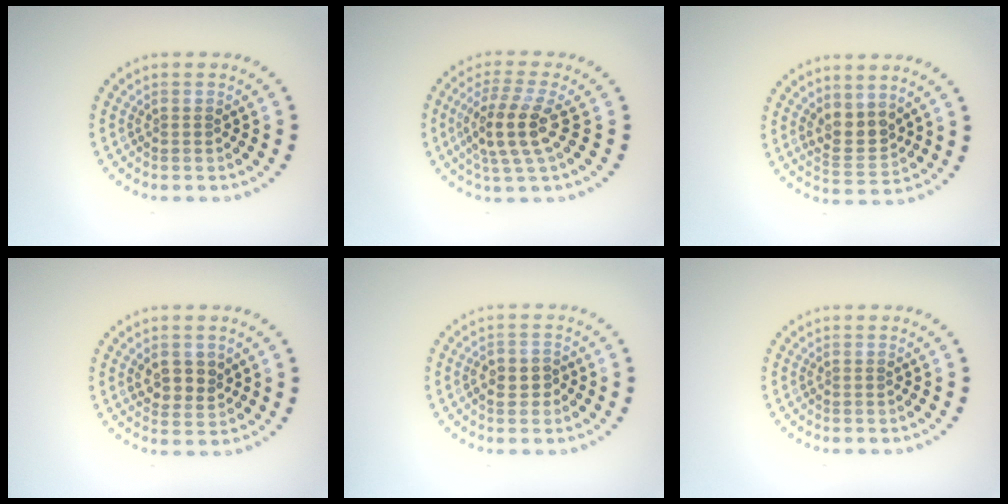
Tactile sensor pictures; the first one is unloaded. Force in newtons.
{"total": 4.3, "press": 3.7, "slide": 2.1}
{"total": 2.9, "press": 2.7, "slide": 1.2}
{"total": 2.6, "press": 2.4, "slide": 1.0}
{"total": 2.1, "press": 2.0, "slide": 0.7}
{"total": 0.0}